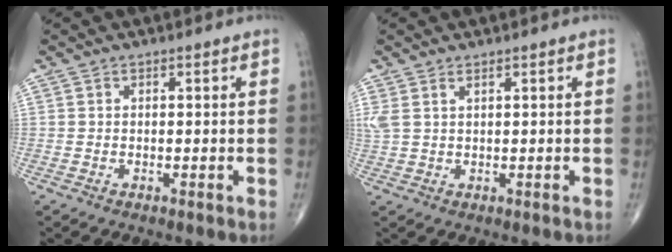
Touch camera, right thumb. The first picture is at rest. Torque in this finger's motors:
{"motor_torque": [0.03, 0.12, 0.51, 0.43, 0.10]}